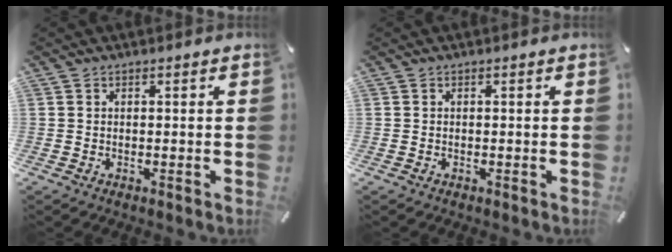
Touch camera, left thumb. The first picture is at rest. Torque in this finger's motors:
{"motor_torque": [-0.23, 0.09, -0.09, 0.01, 0.01]}